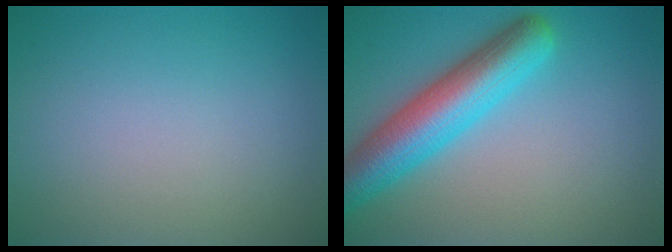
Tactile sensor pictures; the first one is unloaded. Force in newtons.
{"total": 7.2, "press": 7.2, "slide": 0.3}